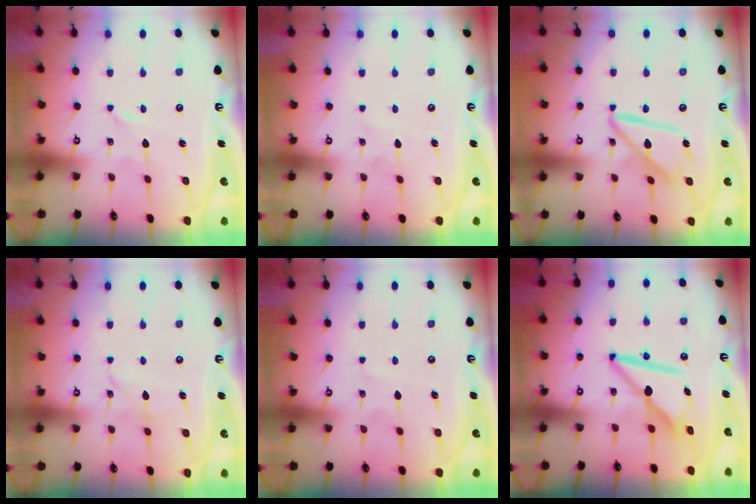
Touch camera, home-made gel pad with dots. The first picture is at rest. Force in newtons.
{"total": 2.0, "press": 2.0, "slide": 0.1}
{"total": 15.1, "press": 15.0, "slide": 1.5}
{"total": 2.7, "press": 2.7, "slide": 0.3}
{"total": 2.4, "press": 2.4, "slide": 0.3}
{"total": 10.1, "press": 10.0, "slide": 1.1}